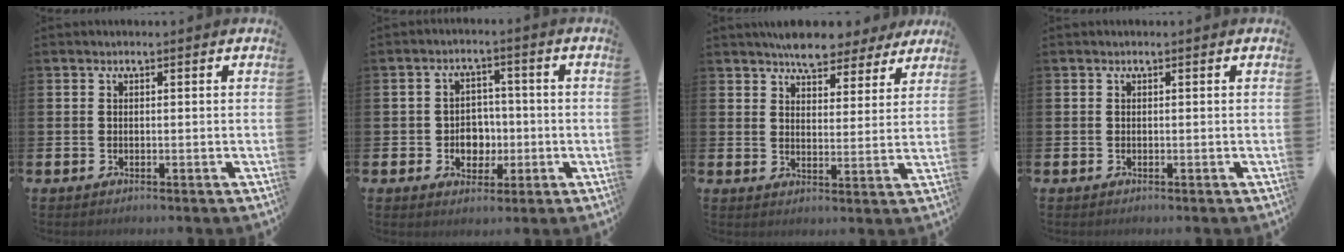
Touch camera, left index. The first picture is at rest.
{"total": 4.1, "force": [-0.7, 3.7, 1.5], "torque": [-0.025, 0.003, -0.023]}
{"total": 6.7, "force": [6.2, 2.3, 1.3], "torque": [-0.032, -0.032, 0.111]}
{"total": 0.0}